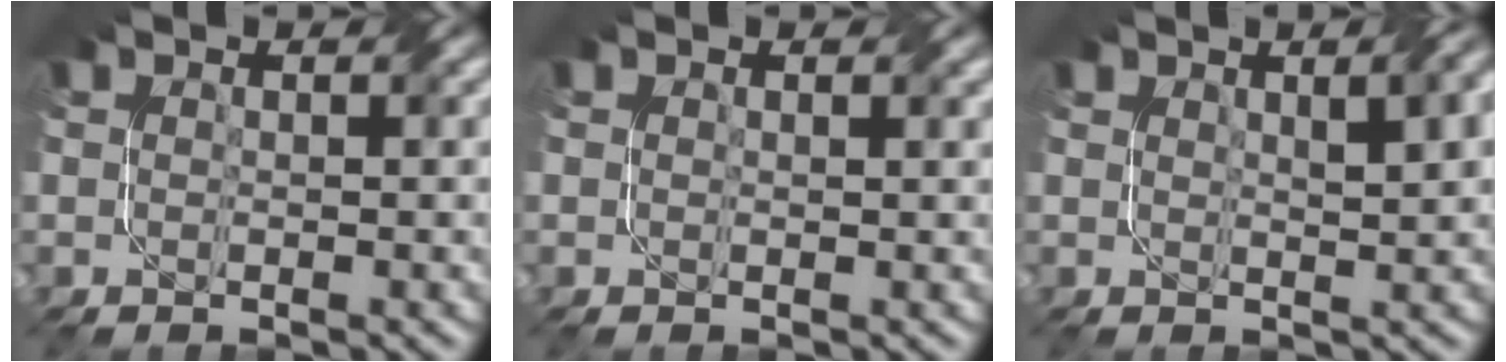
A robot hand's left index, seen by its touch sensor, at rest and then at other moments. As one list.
[{"total": 0.5, "force": [0.5, 0.1, 0.2], "torque": [-0.002, -0.001, 0.008]}, {"total": 5.1, "force": [2.2, 1.7, 4.3], "torque": [-0.036, 0.018, 0.024]}]